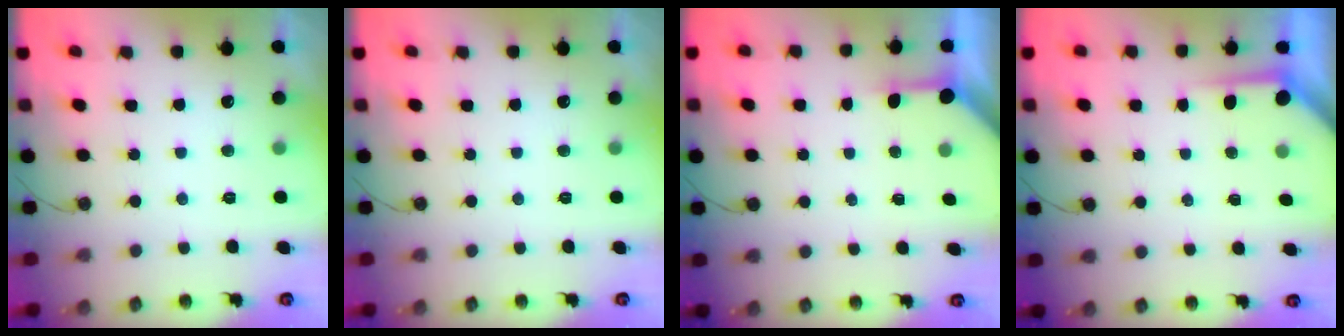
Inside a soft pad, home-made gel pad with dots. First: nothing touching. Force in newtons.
{"total": 0.0}
{"total": 3.2, "press": 3.2, "slide": 0.4}
{"total": 3.5, "press": 3.5, "slide": 0.4}